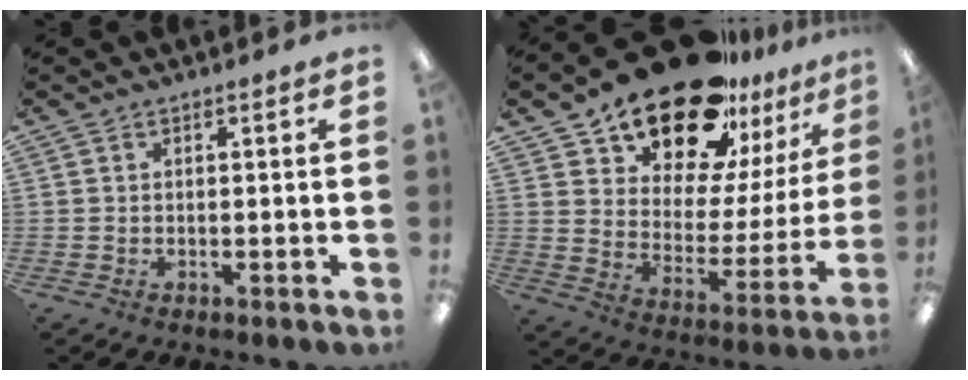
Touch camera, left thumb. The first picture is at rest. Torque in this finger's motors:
{"motor_torque": [0.76, 0.93, 1.31, -1.46, 0.22]}